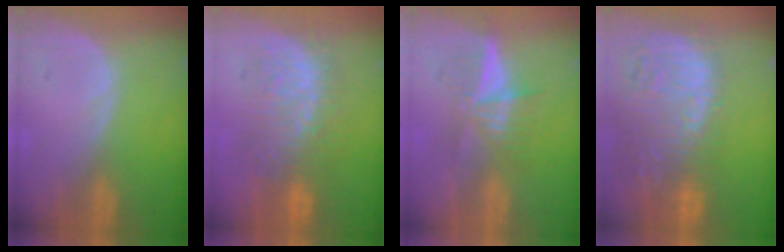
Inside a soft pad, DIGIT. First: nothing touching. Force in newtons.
{"total": 8.9, "press": 8.8, "slide": 1.5}
{"total": 5.9, "press": 5.3, "slide": 2.7}
{"total": 16.0, "press": 13.2, "slide": 9.0}